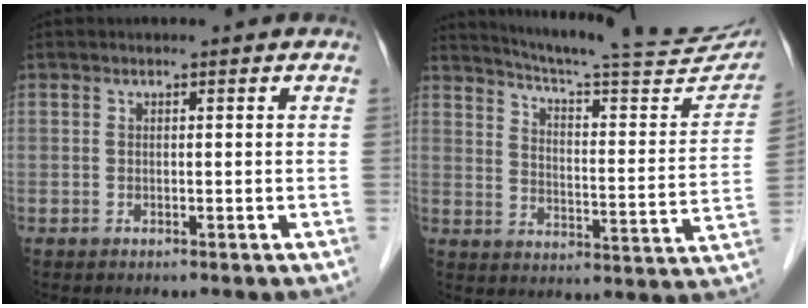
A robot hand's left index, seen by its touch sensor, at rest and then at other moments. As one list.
[{"total": 23.6, "force": [21.5, 1.6, 9.7], "torque": [-0.140, -0.057, 0.272]}]